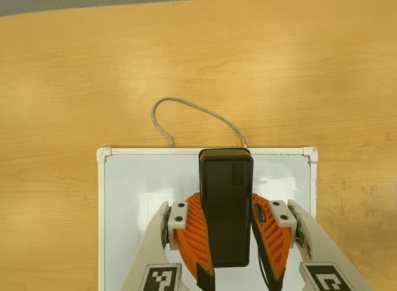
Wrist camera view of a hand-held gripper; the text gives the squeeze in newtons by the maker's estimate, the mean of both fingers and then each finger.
{"total": 9.6, "left": 8.8, "right": 10.4}